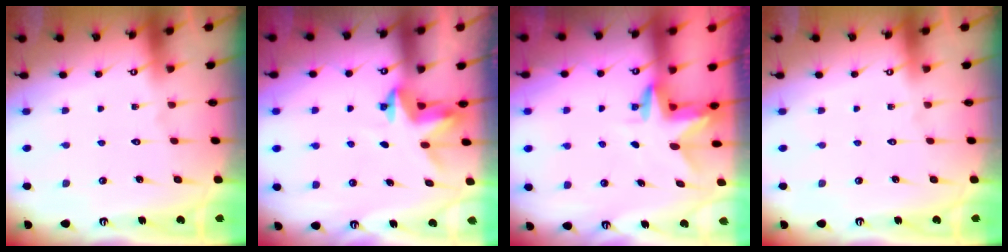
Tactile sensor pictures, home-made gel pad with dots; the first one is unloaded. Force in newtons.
{"total": 3.4, "press": 3.4, "slide": 0.2}
{"total": 3.0, "press": 3.0, "slide": 0.2}
{"total": 0.0}